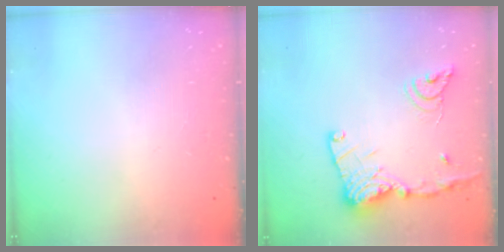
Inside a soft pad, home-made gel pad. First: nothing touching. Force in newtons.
{"total": 17.9, "press": 17.8, "slide": 1.6}